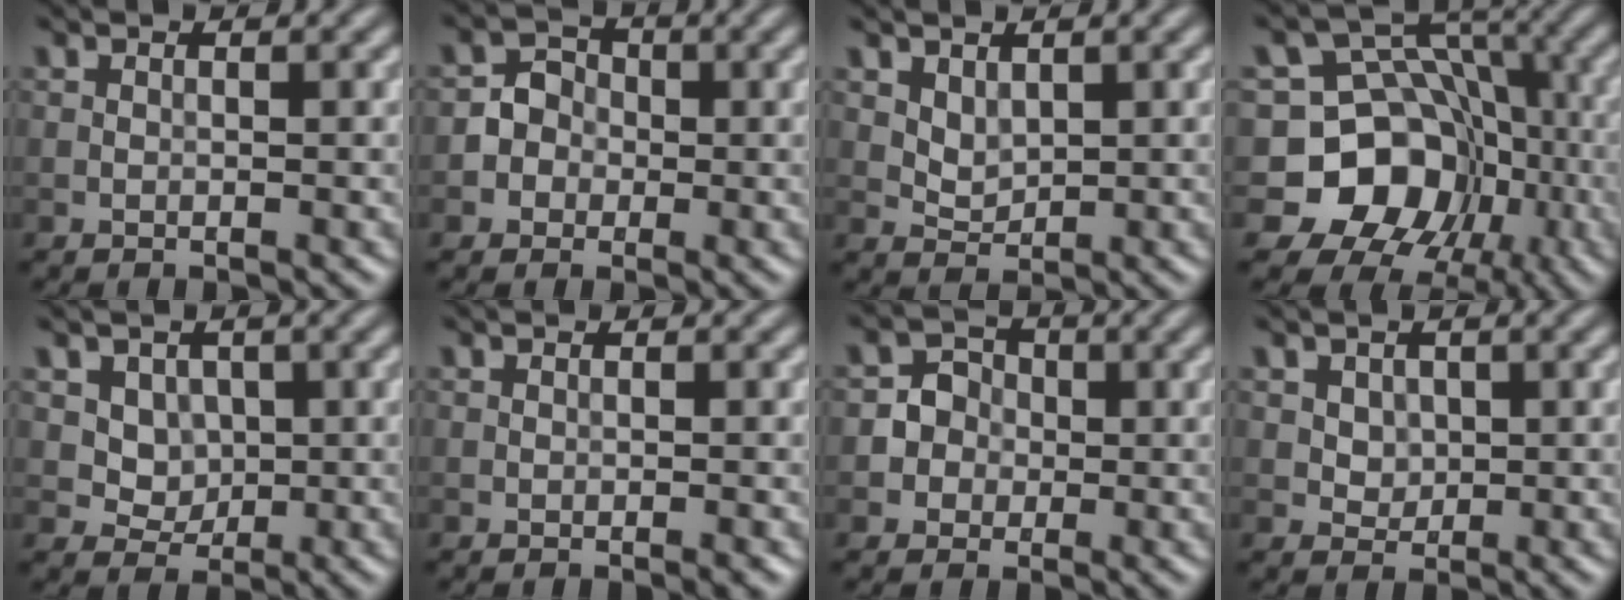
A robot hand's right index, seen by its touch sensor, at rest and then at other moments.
{"total": 2.9, "force": [-0.8, 2.7, 0.6], "torque": [0.018, 0.010, -0.024]}
{"total": 1.7, "force": [0.9, 1.1, 0.9], "torque": [-0.019, -0.005, 0.023]}
{"total": 11.9, "force": [-3.7, 10.4, 4.3], "torque": [-0.068, 0.015, -0.099]}
{"total": 3.6, "force": [1.3, 2.9, 1.7], "torque": [-0.034, -0.010, 0.036]}
{"total": 0.6, "force": [-0.4, 0.0, 0.5], "torque": [-0.004, 0.000, -0.006]}
{"total": 2.9, "force": [-0.4, 2.9, 0.5], "torque": [0.017, 0.011, -0.020]}
{"total": 2.1, "force": [0.7, 1.7, 1.0], "torque": [-0.023, -0.001, 0.026]}